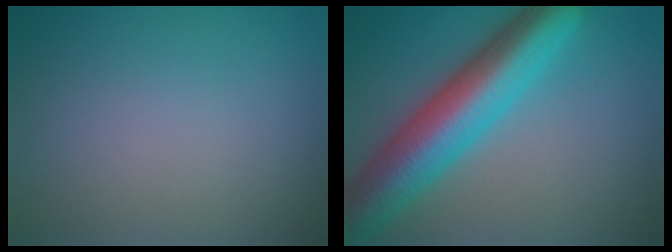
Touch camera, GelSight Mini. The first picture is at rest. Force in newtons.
{"total": 9.8, "press": 9.8, "slide": 0.4}